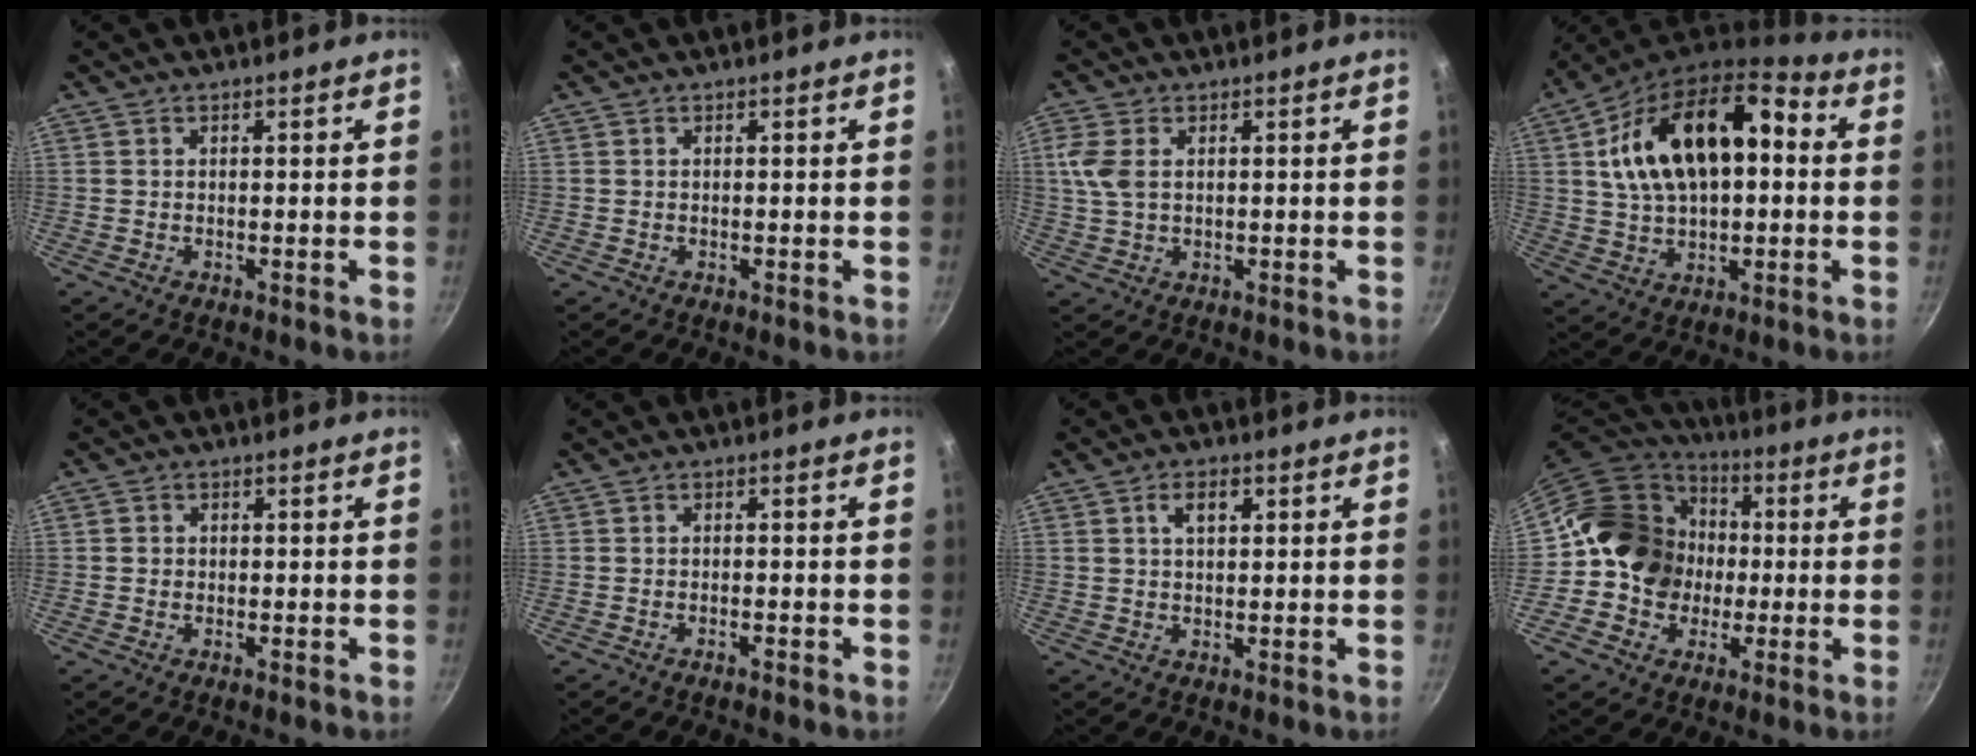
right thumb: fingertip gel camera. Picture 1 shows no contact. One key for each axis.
{"total": 0.0}
{"total": 5.1, "fx": 1.2, "fy": 3.1, "fz": 3.8, "tx": -0.087, "ty": 0.004, "tz": 0.024}
{"total": 20.3, "fx": 3.4, "fy": 11.8, "fz": 16.2, "tx": -0.263, "ty": 0.031, "tz": 0.048}
{"total": 1.2, "fx": -0.4, "fy": 1.0, "fz": 0.5, "tx": -0.006, "ty": 0.002, "tz": -0.009}
{"total": 1.1, "fx": -0.9, "fy": 0.1, "fz": 0.6, "tx": -0.017, "ty": 0.009, "tz": -0.014}
{"total": 3.5, "fx": 1.2, "fy": 2.0, "fz": 2.7, "tx": -0.033, "ty": 0.003, "tz": 0.020}
{"total": 17.7, "fx": -0.3, "fy": 15.4, "fz": 8.7, "tx": -0.117, "ty": 0.041, "tz": -0.013}